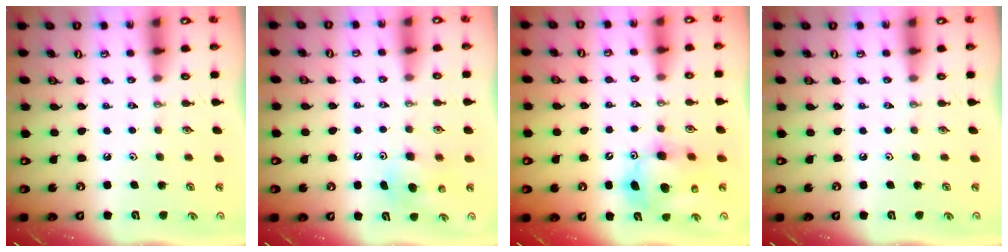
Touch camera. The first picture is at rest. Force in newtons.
{"total": 6.3, "press": 6.2, "slide": 1.2}
{"total": 13.0, "press": 12.7, "slide": 2.7}
{"total": 0.0}